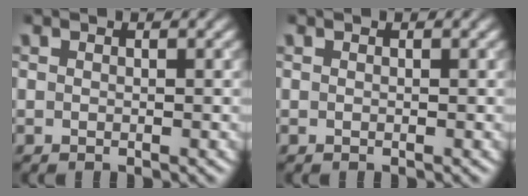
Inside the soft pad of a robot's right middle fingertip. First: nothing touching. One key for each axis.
{"total": 0.0}